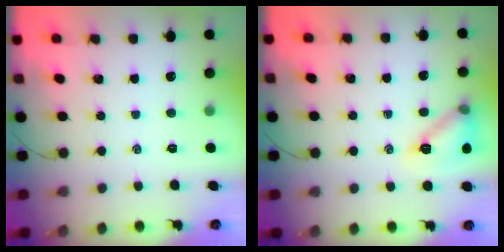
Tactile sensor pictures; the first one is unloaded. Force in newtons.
{"total": 12.8, "press": 12.7, "slide": 0.7}